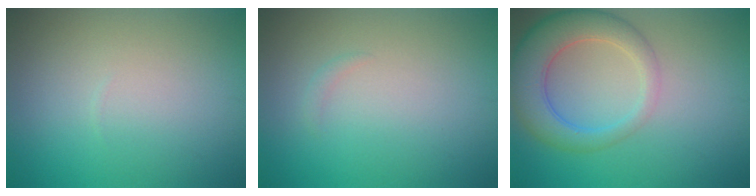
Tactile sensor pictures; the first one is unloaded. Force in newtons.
{"total": 0.6, "press": 0.6, "slide": 0.1}
{"total": 6.0, "press": 6.0, "slide": 0.4}